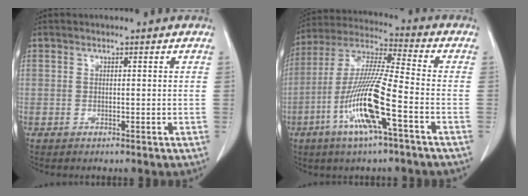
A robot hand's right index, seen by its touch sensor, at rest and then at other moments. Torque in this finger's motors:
{"motor_torque": [2.14, 0.00, 0.46, 0.21]}